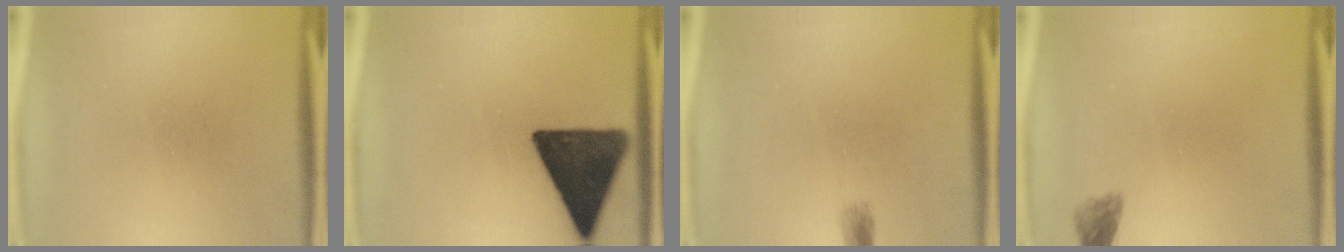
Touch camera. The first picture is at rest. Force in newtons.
{"total": 15.8}
{"total": 1.4}
{"total": 1.7}